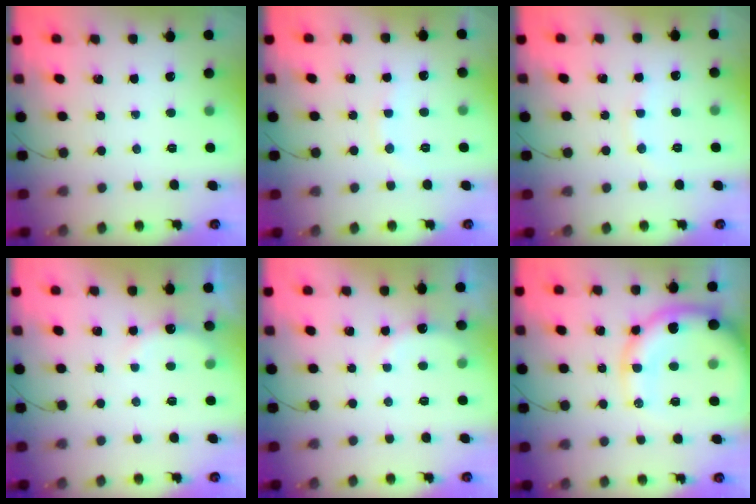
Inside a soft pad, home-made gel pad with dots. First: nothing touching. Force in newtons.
{"total": 5.9, "press": 5.8, "slide": 1.2}
{"total": 5.9, "press": 5.8, "slide": 1.2}
{"total": 6.7, "press": 6.6, "slide": 1.3}
{"total": 7.4, "press": 7.3, "slide": 1.4}
{"total": 17.9, "press": 17.5, "slide": 3.8}